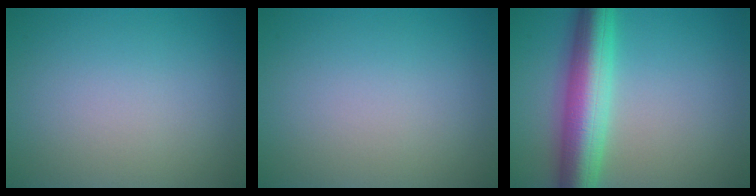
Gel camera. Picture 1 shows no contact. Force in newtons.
{"total": 0.0}
{"total": 7.8, "press": 7.8, "slide": 0.3}